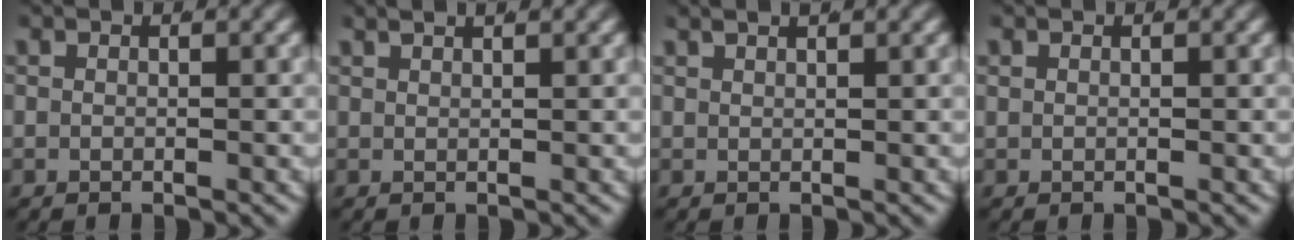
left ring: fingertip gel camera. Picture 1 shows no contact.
{"total": 2.0, "force": [1.8, -0.2, 0.8], "torque": [-0.005, 0.005, 0.030]}
{"total": 1.8, "force": [1.6, -0.1, 0.8], "torque": [-0.005, 0.007, 0.027]}
{"total": 0.0}